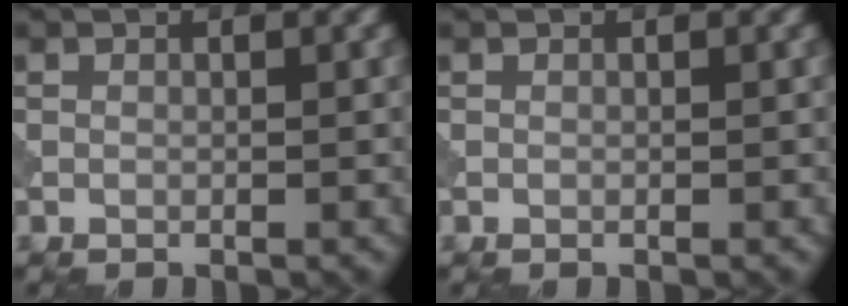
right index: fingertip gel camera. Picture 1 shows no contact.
{"total": 0.0}